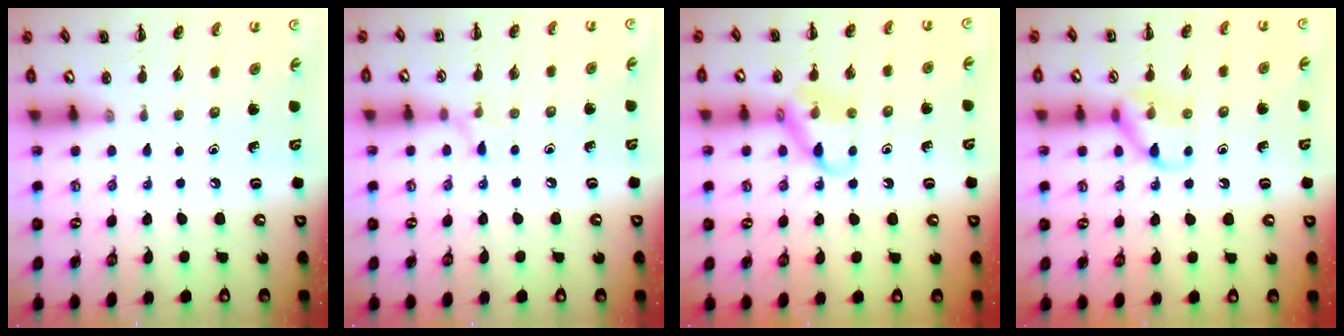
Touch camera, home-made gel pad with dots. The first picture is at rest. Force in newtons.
{"total": 5.3, "press": 4.9, "slide": 1.9}
{"total": 12.5, "press": 12.4, "slide": 1.7}
{"total": 10.1, "press": 10.0, "slide": 0.9}